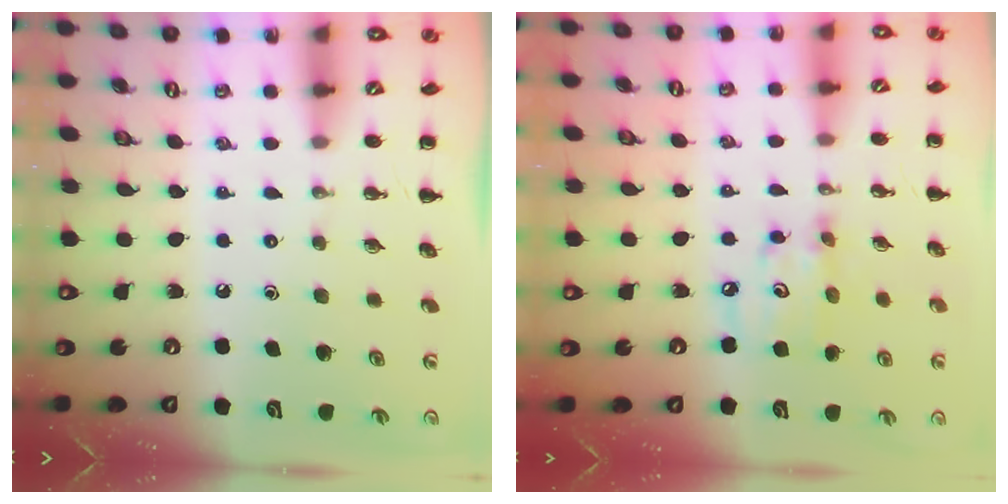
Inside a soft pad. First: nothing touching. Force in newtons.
{"total": 6.9, "press": 6.8, "slide": 1.3}